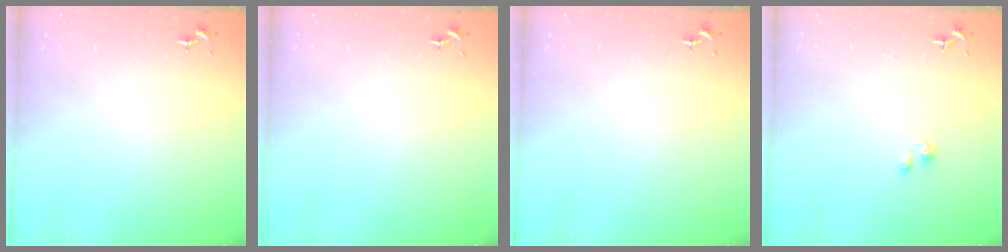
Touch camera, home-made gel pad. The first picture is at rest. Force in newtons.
{"total": 0.0}
{"total": 0.0}
{"total": 1.8, "press": 1.8, "slide": 0.1}